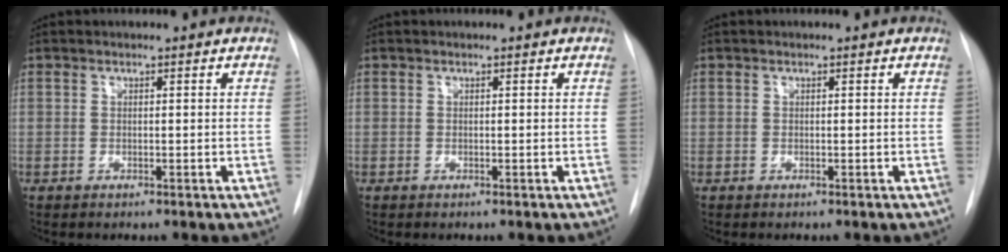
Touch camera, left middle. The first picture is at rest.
{"total": 0.0}
{"total": 0.0}